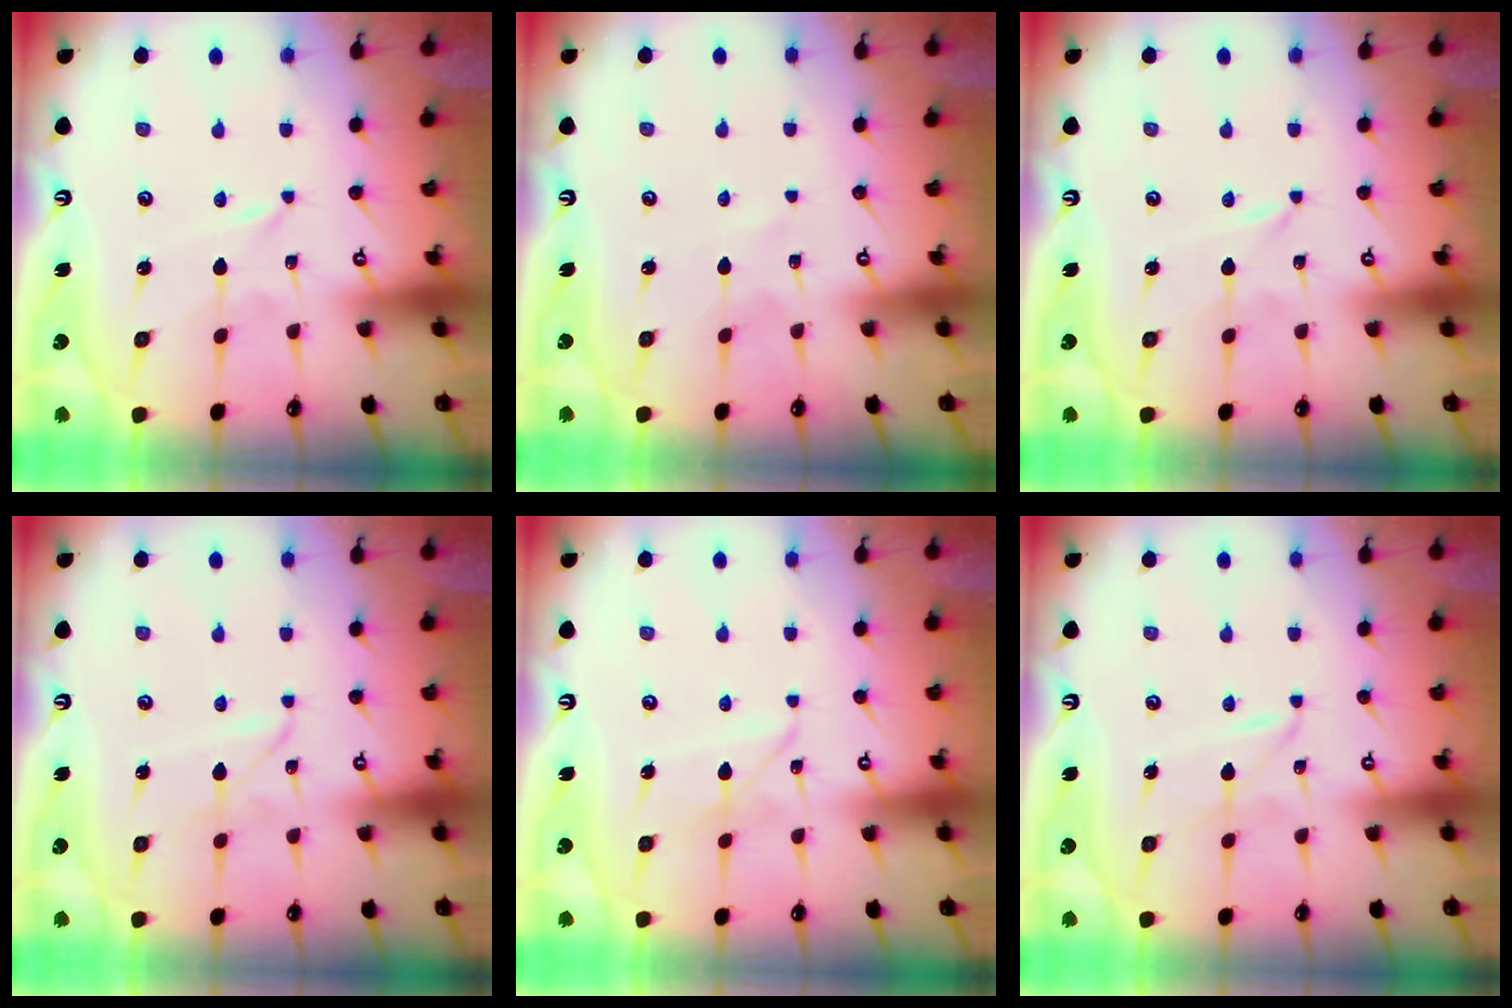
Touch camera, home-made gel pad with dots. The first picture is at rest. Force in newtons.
{"total": 1.2, "press": 1.2, "slide": 0.2}
{"total": 0.0}
{"total": 1.9, "press": 1.9, "slide": 0.2}
{"total": 4.6, "press": 4.6, "slide": 0.4}
{"total": 2.2, "press": 2.2, "slide": 0.1}